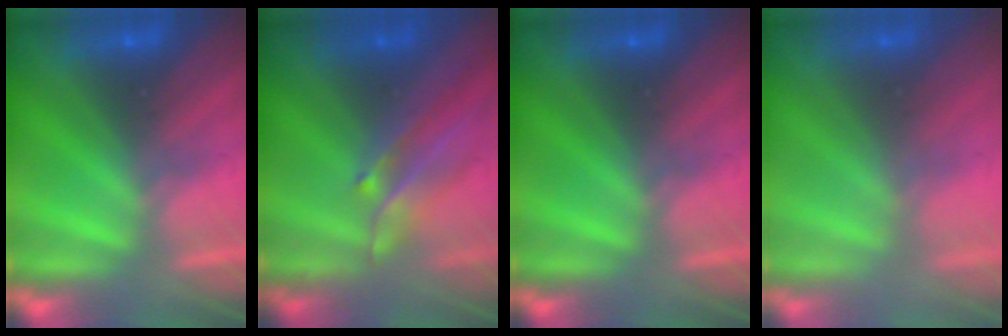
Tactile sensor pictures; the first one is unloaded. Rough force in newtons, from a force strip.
{"total": 2.9}
{"total": 0.0}
{"total": 2.6}